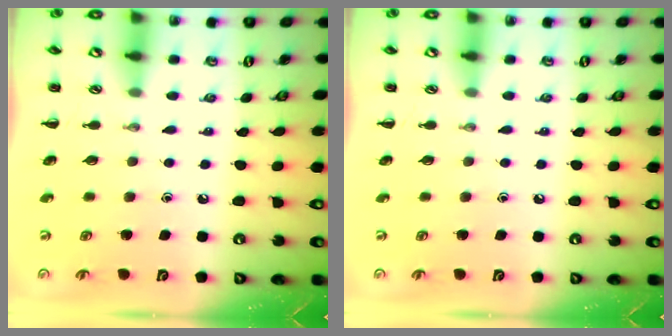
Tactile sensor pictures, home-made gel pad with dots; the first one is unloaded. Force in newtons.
{"total": 0.0}